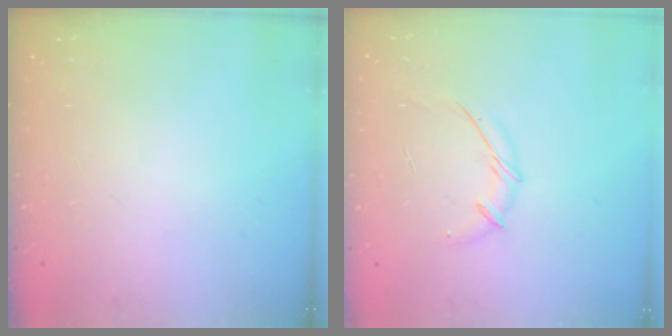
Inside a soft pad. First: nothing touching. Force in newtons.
{"total": 5.9, "press": 5.7, "slide": 1.3}